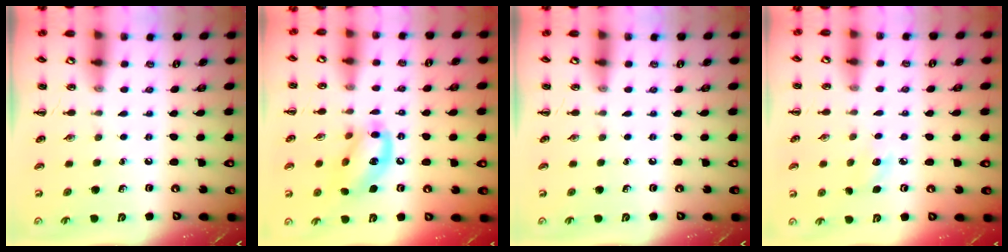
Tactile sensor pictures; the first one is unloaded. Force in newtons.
{"total": 14.5, "press": 14.4, "slide": 2.3}
{"total": 0.0}
{"total": 6.3, "press": 6.0, "slide": 1.9}